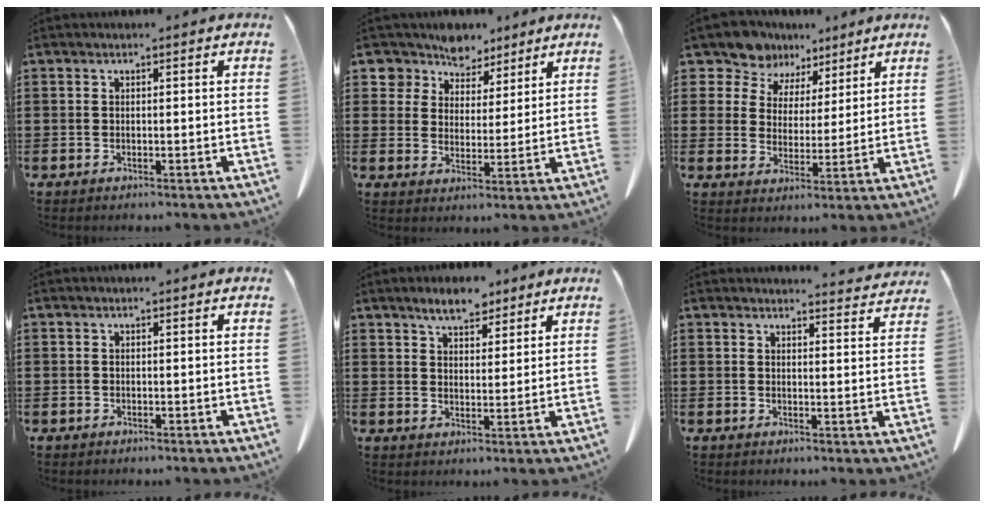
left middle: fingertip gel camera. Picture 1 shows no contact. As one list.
[{"total": 6.9, "force": [6.2, 3.0, 0.2], "torque": [-0.045, -0.033, 0.117]}, {"total": 8.0, "force": [6.8, 4.1, 0.8], "torque": [-0.064, -0.032, 0.130]}, {"total": 0.0}, {"total": 5.2, "force": [4.4, 1.9, 2.0], "torque": [-0.043, -0.008, 0.082]}, {"total": 3.3, "force": [3.3, -0.1, 0.5], "torque": [-0.009, -0.014, 0.060]}]